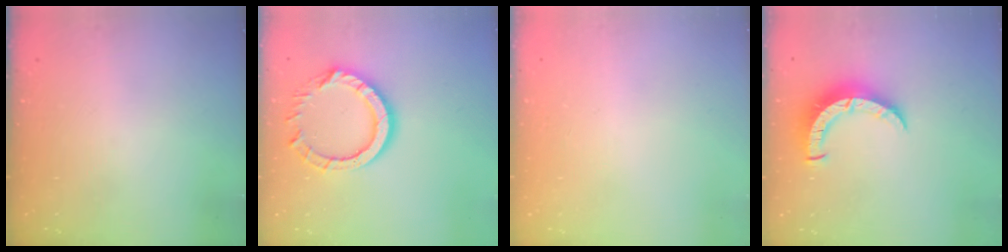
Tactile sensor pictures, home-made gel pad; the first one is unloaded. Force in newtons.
{"total": 12.6, "press": 12.6, "slide": 1.2}
{"total": 2.6, "press": 2.6, "slide": 0.2}
{"total": 8.7, "press": 8.7, "slide": 0.9}